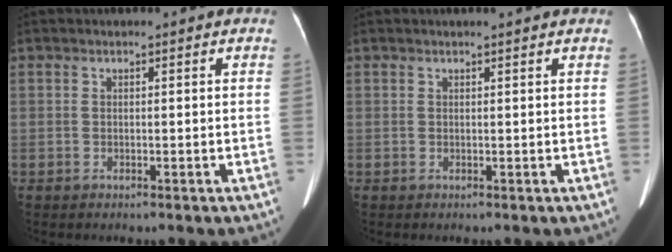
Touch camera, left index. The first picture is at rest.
{"total": 1.7, "force": [1.6, -0.1, 0.7], "torque": [-0.010, 0.008, 0.021]}